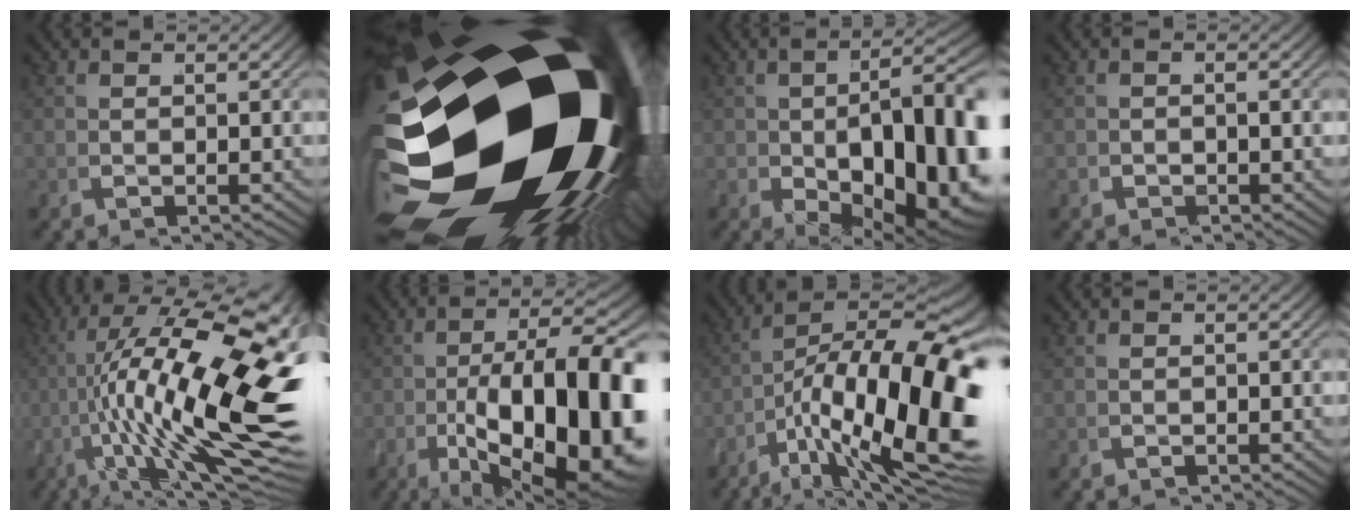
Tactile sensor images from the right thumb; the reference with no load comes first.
{"total": 52.5, "force": [-4.9, 31.2, 41.9], "torque": [-0.561, -0.069, -0.057]}
{"total": 15.9, "force": [-4.1, 8.9, 12.5], "torque": [-0.176, -0.040, -0.030]}
{"total": 0.9, "force": [-0.3, -0.3, -0.7], "torque": [0.021, 0.000, -0.007]}
{"total": 18.5, "force": [-1.0, 8.3, 16.5], "torque": [-0.276, -0.036, 0.014]}
{"total": 21.0, "force": [-4.8, 11.5, 16.9], "torque": [-0.280, -0.056, -0.038]}
{"total": 19.7, "force": [-2.7, 12.0, 15.4], "torque": [-0.251, -0.073, -0.009]}
{"total": 0.0}